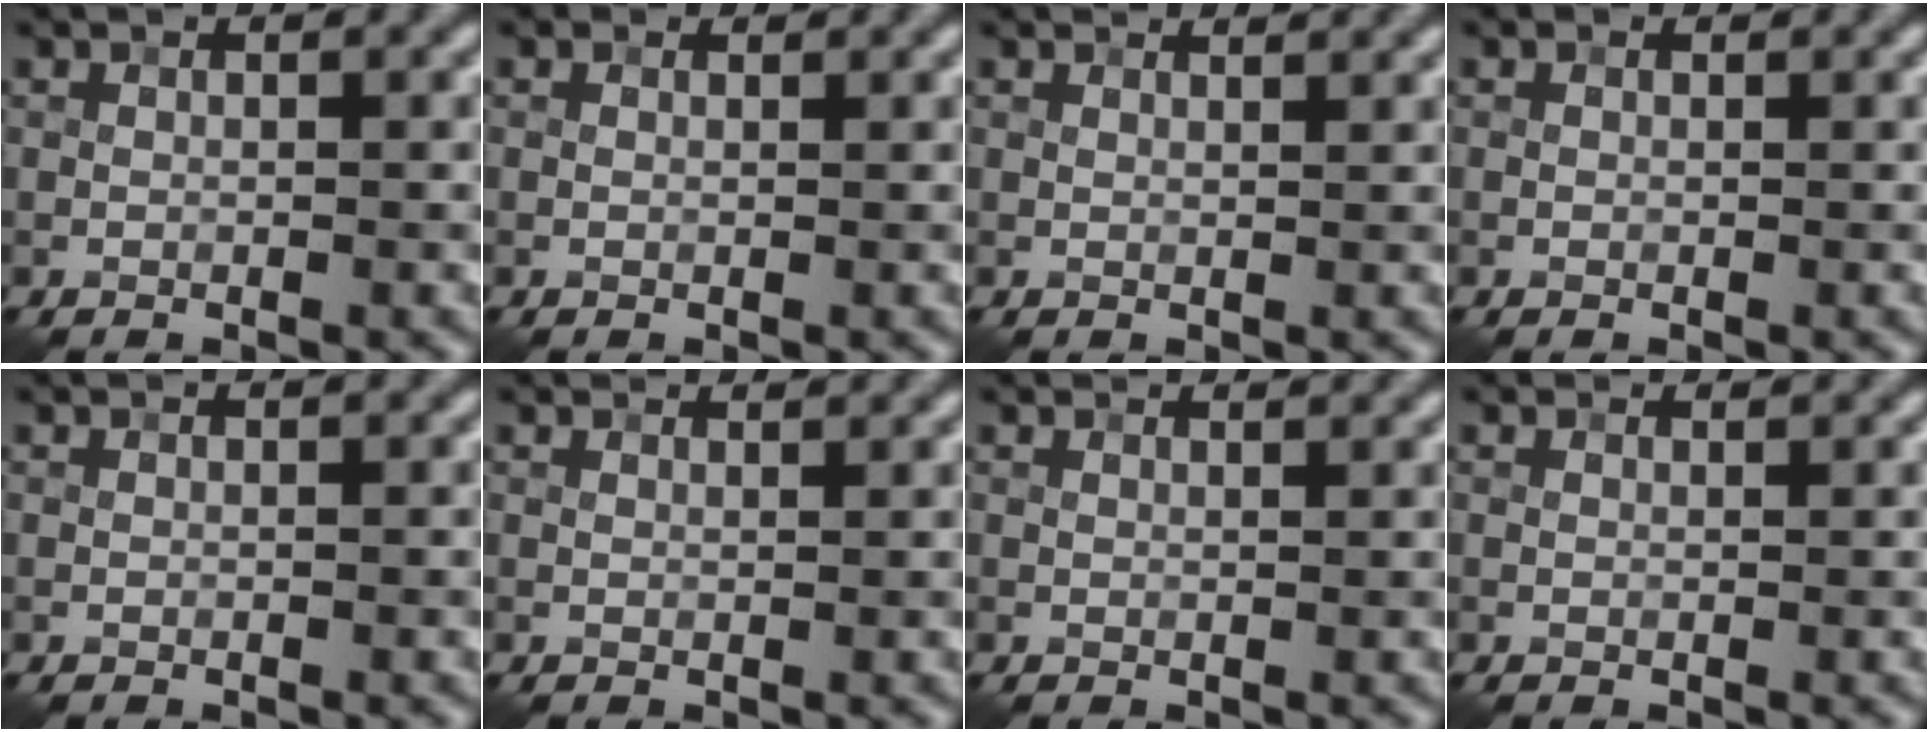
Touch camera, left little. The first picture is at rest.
{"total": 0.6, "force": [0.5, 0.3, 0.2], "torque": [-0.003, -0.003, -0.001]}
{"total": 2.3, "force": [2.1, 0.4, 0.9], "torque": [-0.017, 0.002, 0.021]}
{"total": 0.0}
{"total": 0.0}
{"total": 2.0, "force": [1.9, 0.3, 0.7], "torque": [-0.021, 0.001, 0.018]}
{"total": 1.9, "force": [1.8, 0.2, 0.6], "torque": [-0.020, 0.000, 0.016]}
{"total": 1.2, "force": [1.1, 0.3, 0.2], "torque": [-0.009, -0.004, 0.009]}